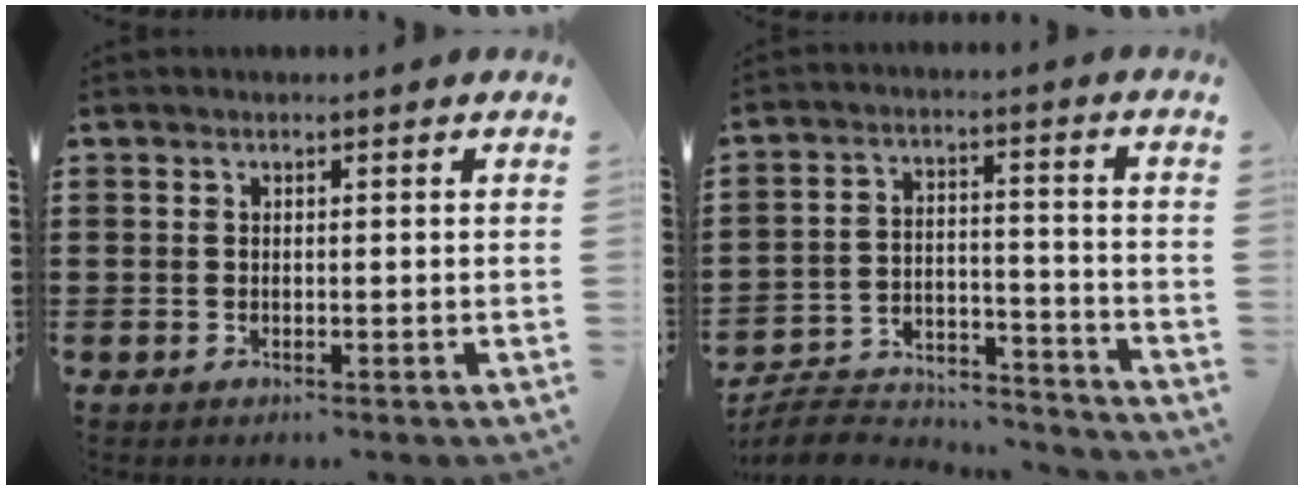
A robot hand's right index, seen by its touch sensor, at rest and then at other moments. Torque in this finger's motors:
{"motor_torque": [-1.91, -0.23, -0.06, -0.21]}